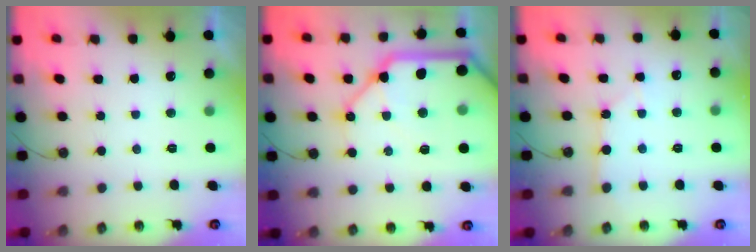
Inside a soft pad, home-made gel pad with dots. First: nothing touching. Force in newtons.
{"total": 25.1, "press": 24.9, "slide": 3.4}
{"total": 2.3, "press": 2.2, "slide": 0.3}